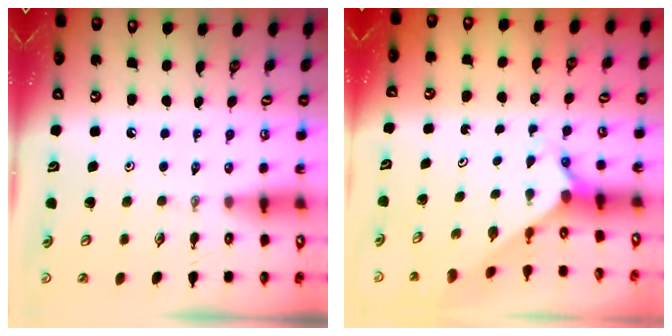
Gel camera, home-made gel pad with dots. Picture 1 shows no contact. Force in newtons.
{"total": 1.7, "press": 1.7, "slide": 0.1}